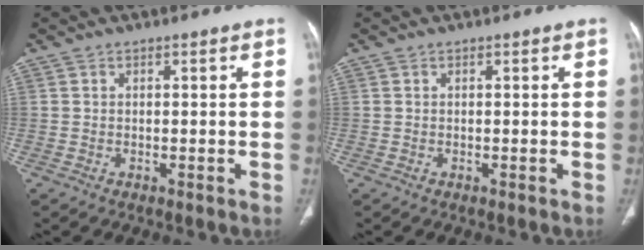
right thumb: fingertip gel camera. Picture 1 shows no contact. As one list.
[{"total": 0.0}]